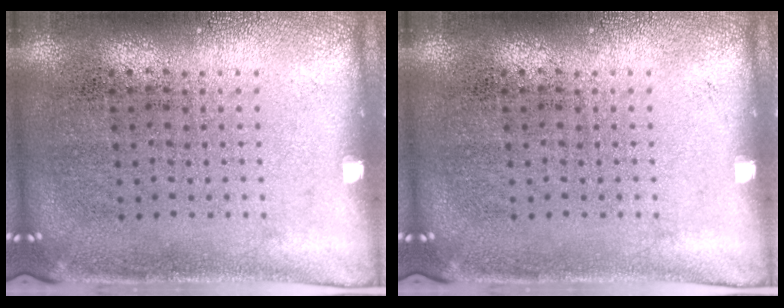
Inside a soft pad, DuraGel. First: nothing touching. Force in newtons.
{"total": 0.0}